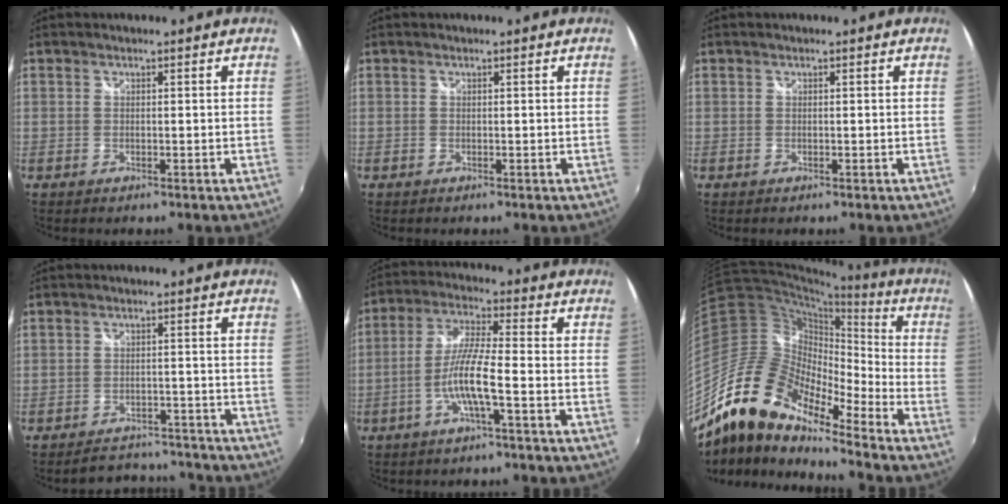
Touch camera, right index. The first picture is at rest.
{"total": 0.0}
{"total": 0.0}
{"total": 9.1, "force": [-8.4, 3.3, 1.4], "torque": [-0.032, 0.020, -0.102]}
{"total": 8.3, "force": [-3.2, 0.2, 7.6], "torque": [-0.161, 0.003, -0.061]}
{"total": 18.1, "force": [-13.7, 6.0, 10.2], "torque": [-0.174, -0.007, -0.274]}